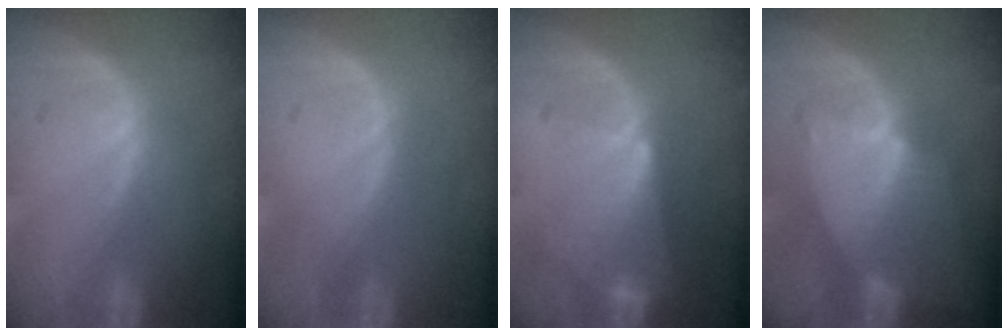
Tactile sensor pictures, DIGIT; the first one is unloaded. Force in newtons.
{"total": 0.0}
{"total": 6.5, "press": 6.1, "slide": 2.3}
{"total": 6.1, "press": 6.1, "slide": 0.5}